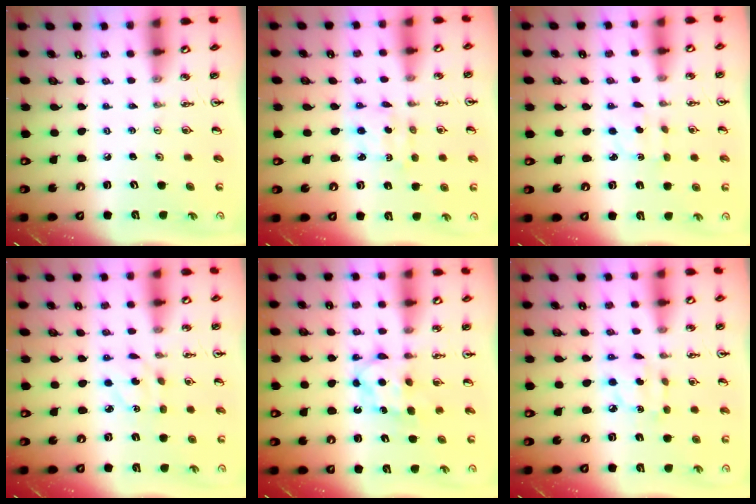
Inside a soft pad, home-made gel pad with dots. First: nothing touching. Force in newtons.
{"total": 2.5, "press": 2.5, "slide": 0.3}
{"total": 2.7, "press": 2.6, "slide": 0.5}
{"total": 4.4, "press": 4.4, "slide": 0.5}
{"total": 6.5, "press": 6.5, "slide": 0.3}
{"total": 4.8, "press": 4.8, "slide": 0.1}